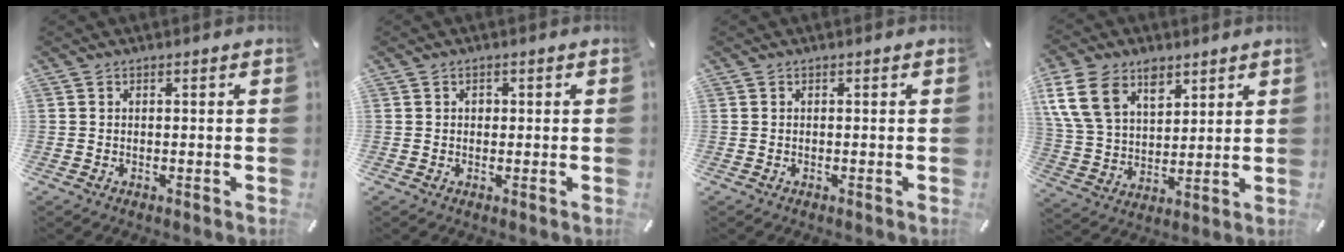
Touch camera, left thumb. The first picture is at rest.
{"total": 1.1, "force": [0.2, 0.9, 0.6], "torque": [-0.006, 0.001, 0.001]}
{"total": 0.0}
{"total": 13.4, "force": [7.0, 8.8, 7.3], "torque": [-0.174, -0.021, 0.129]}